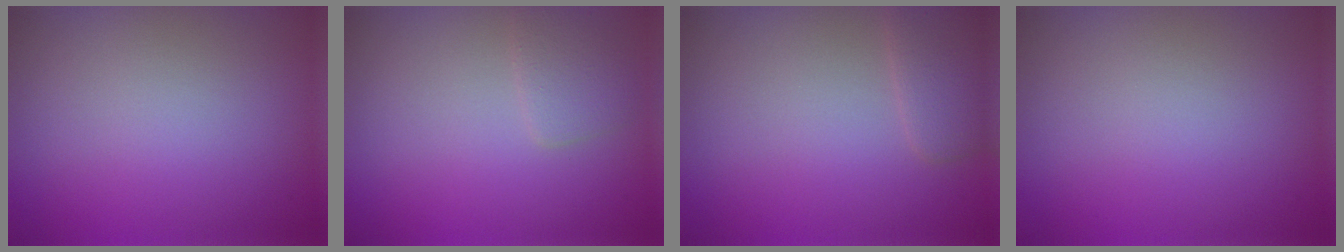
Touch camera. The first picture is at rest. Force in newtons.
{"total": 1.8, "press": 1.8, "slide": 0.0}
{"total": 2.1, "press": 2.1, "slide": 0.1}
{"total": 0.0}